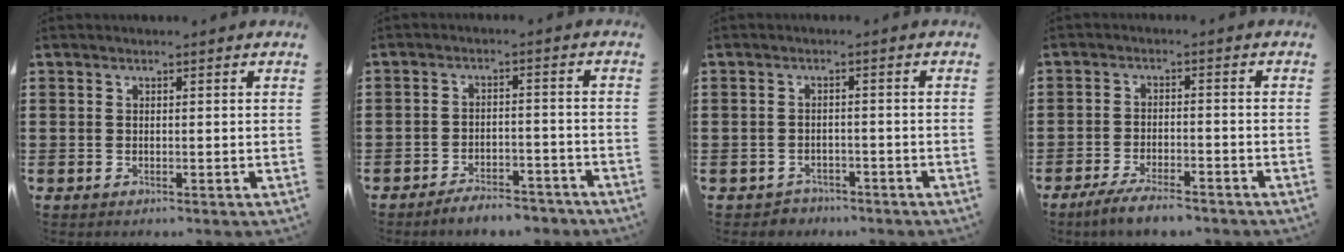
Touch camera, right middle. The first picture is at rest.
{"total": 4.4, "force": [-4.3, 0.6, 0.8], "torque": [-0.014, 0.006, -0.087]}
{"total": 1.9, "force": [-1.7, 0.7, -0.2], "torque": [-0.004, 0.002, -0.040]}
{"total": 4.7, "force": [-4.1, 0.8, 2.1], "torque": [-0.048, -0.005, -0.082]}